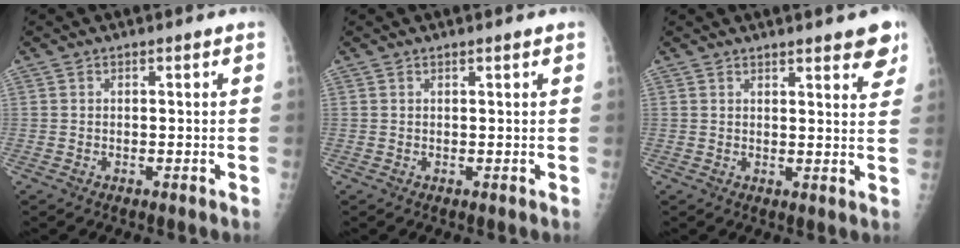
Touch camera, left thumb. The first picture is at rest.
{"total": 0.8, "force": [0.6, 0.0, 0.5], "torque": [-0.007, 0.000, 0.010]}
{"total": 7.6, "force": [5.4, 1.8, 5.0], "torque": [-0.040, -0.022, 0.062]}